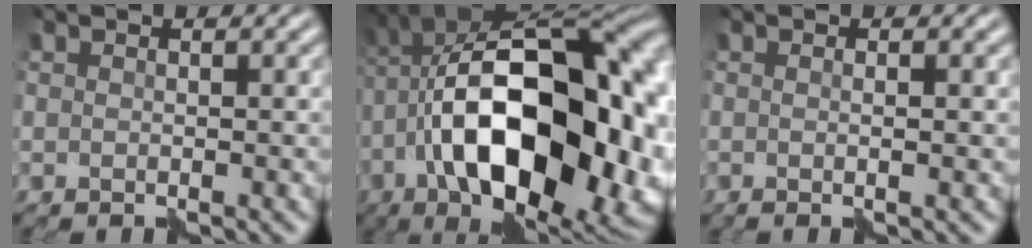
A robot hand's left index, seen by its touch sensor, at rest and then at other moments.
{"total": 19.9, "force": [-3.3, 10.4, 16.6], "torque": [-0.275, 0.003, -0.048]}
{"total": 0.7, "force": [-0.1, -0.3, 0.6], "torque": [-0.010, 0.000, -0.005]}